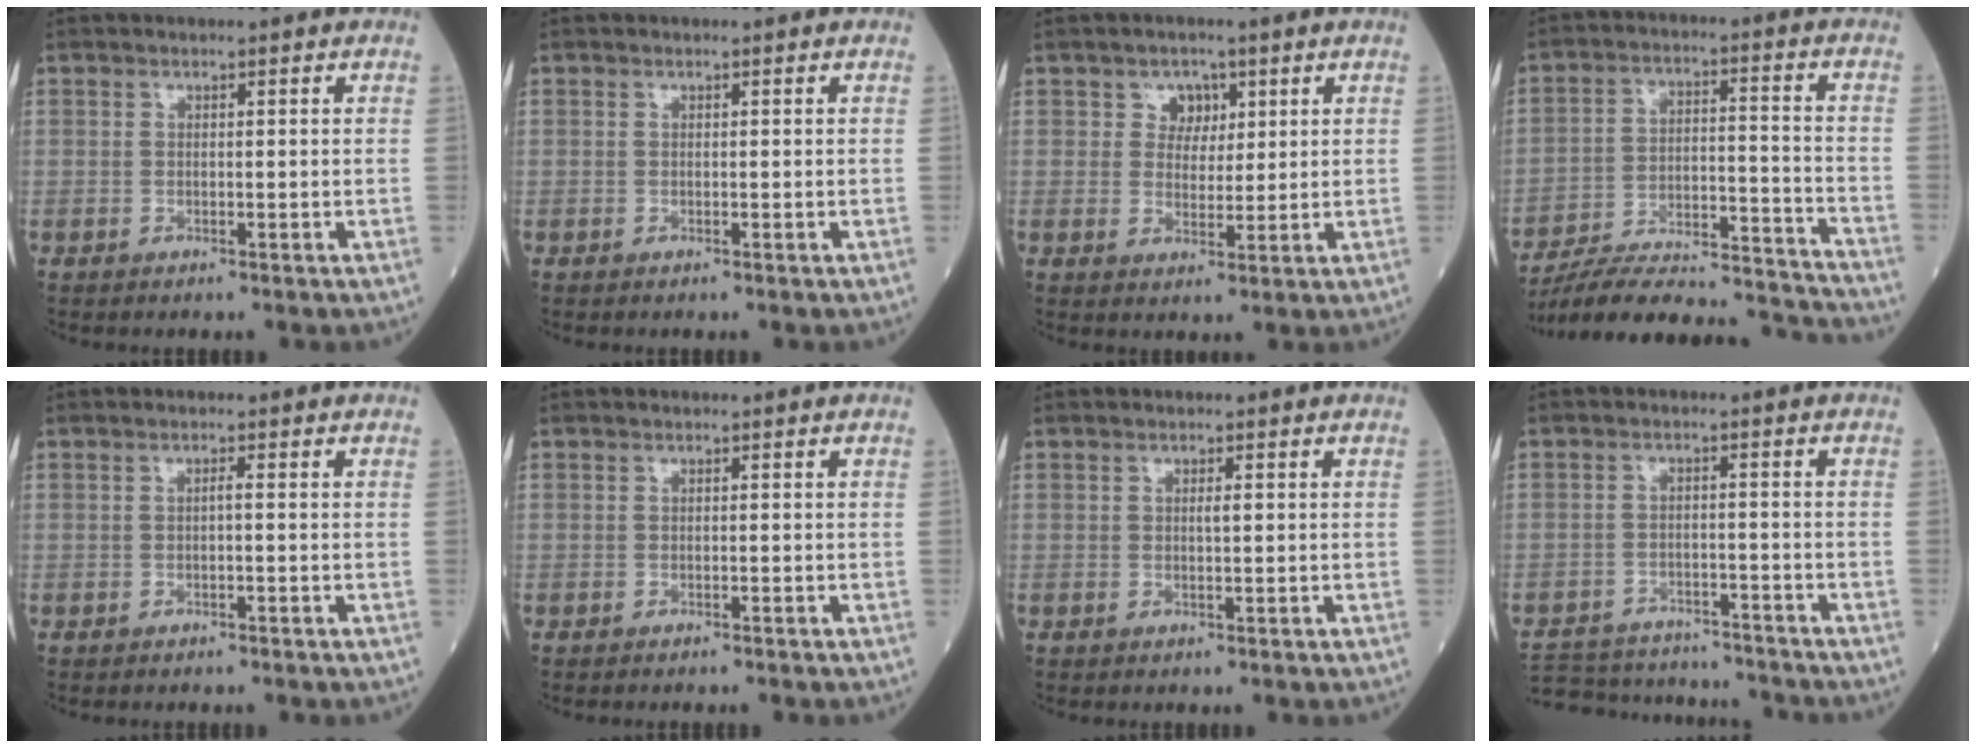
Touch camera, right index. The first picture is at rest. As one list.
[{"total": 0.0}, {"total": 3.5, "force": [1.6, 2.9, 1.2], "torque": [-0.011, 0.004, 0.026]}, {"total": 22.3, "force": [-21.2, 1.6, 6.5], "torque": [-0.093, 0.008, -0.313]}, {"total": 0.6, "force": [-0.1, 0.0, 0.6], "torque": [-0.012, 0.002, -0.002]}, {"total": 1.2, "force": [-1.1, 0.1, 0.5], "torque": [-0.007, 0.000, -0.014]}, {"total": 1.0, "force": [0.3, 0.2, 0.9], "torque": [-0.013, 0.002, 0.006]}, {"total": 14.7, "force": [-13.7, 3.6, 3.6], "torque": [-0.074, 0.009, -0.193]}]